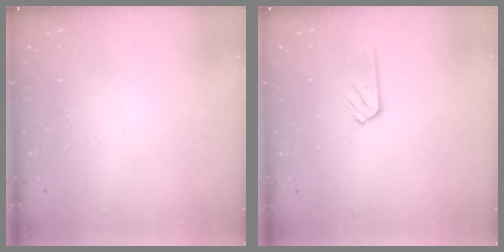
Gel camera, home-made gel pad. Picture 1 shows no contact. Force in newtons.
{"total": 4.8, "press": 4.8, "slide": 0.4}